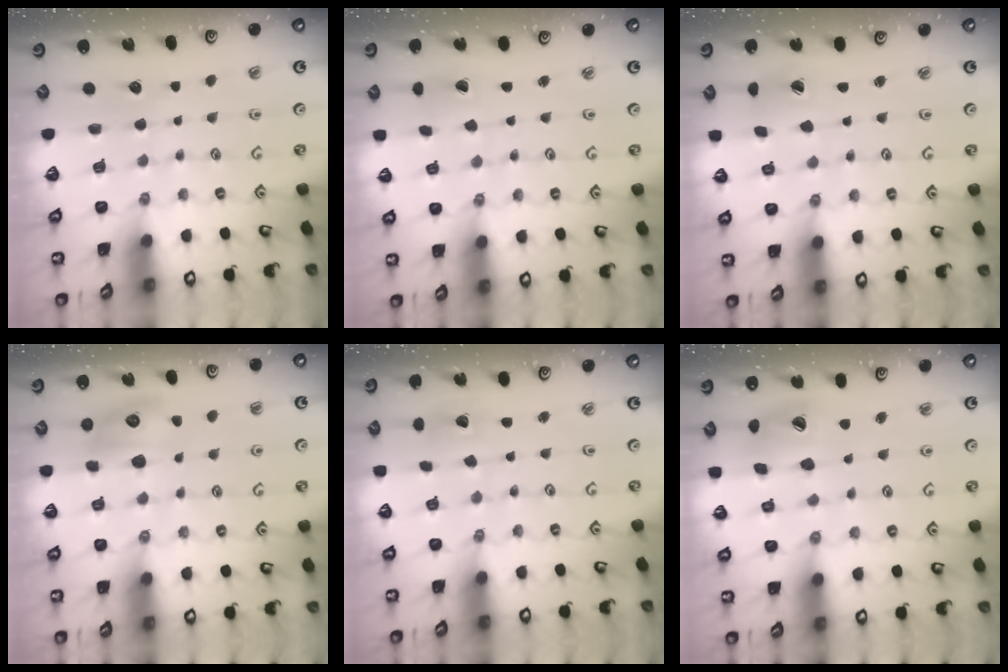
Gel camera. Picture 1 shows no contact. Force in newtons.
{"total": 0.7, "press": 0.7, "slide": 0.1}
{"total": 2.6, "press": 2.6, "slide": 0.3}
{"total": 9.7, "press": 9.7, "slide": 0.6}
{"total": 1.7, "press": 1.7, "slide": 0.1}
{"total": 15.3, "press": 15.1, "slide": 2.1}